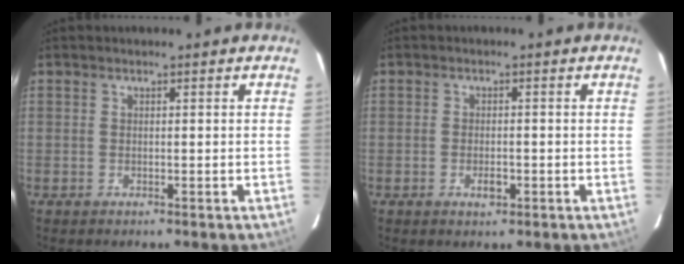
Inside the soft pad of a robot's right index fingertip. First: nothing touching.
{"total": 2.5, "force": [-1.0, 1.3, 1.9], "torque": [-0.034, 0.000, -0.018]}